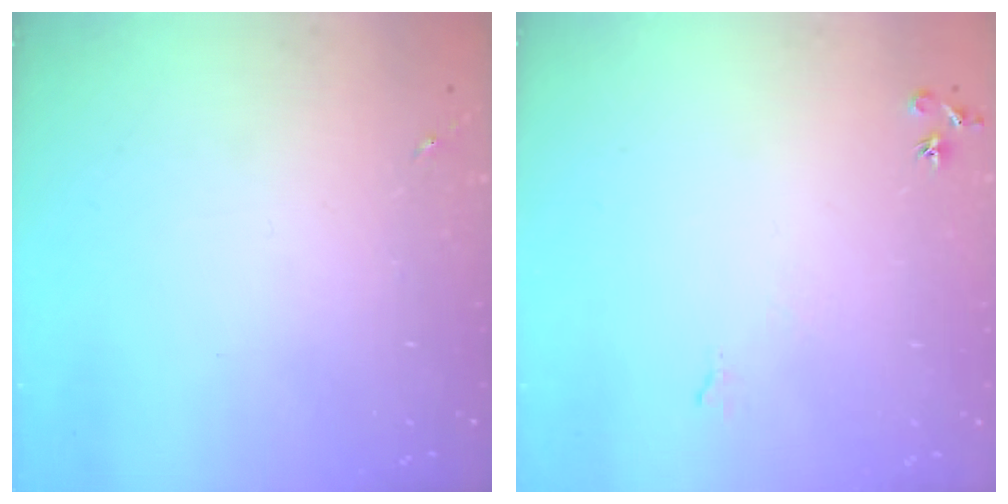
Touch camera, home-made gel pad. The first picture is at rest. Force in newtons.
{"total": 6.7, "press": 6.6, "slide": 1.0}